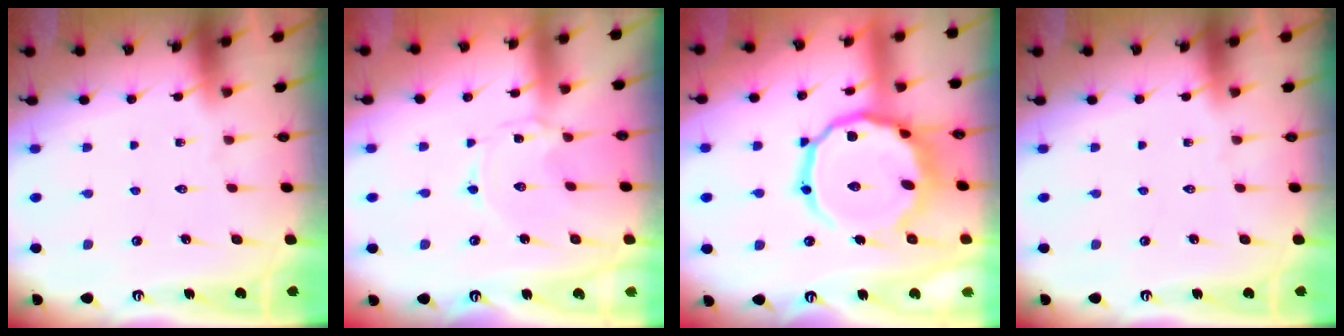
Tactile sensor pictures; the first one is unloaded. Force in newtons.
{"total": 0.5, "press": 0.4, "slide": 0.2}
{"total": 19.4, "press": 19.3, "slide": 1.5}
{"total": 0.0}